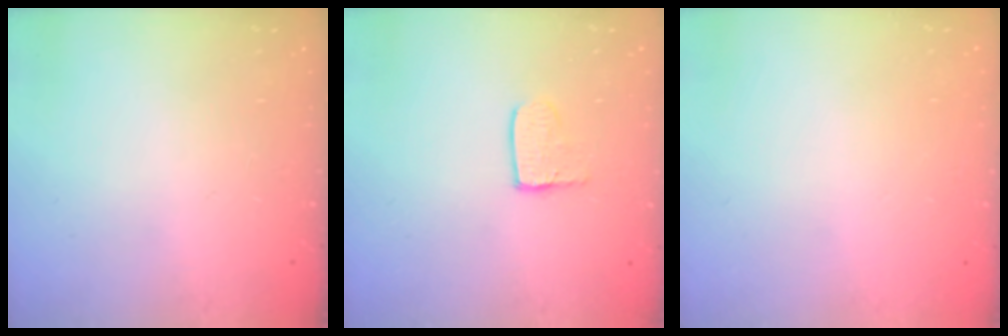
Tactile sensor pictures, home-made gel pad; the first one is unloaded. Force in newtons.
{"total": 3.3, "press": 3.3, "slide": 0.3}
{"total": 0.0}